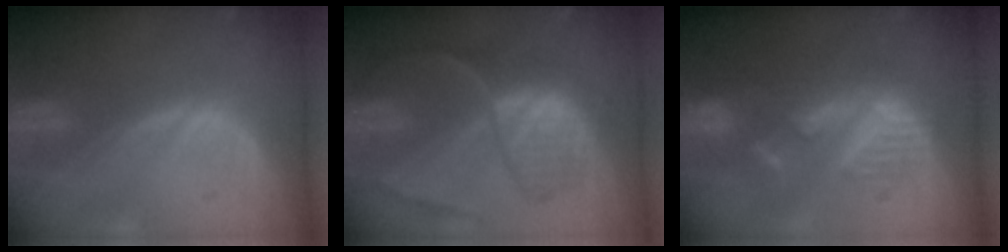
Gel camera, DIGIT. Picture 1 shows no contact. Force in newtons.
{"total": 8.6, "press": 7.8, "slide": 3.7}
{"total": 8.6, "press": 8.2, "slide": 2.7}